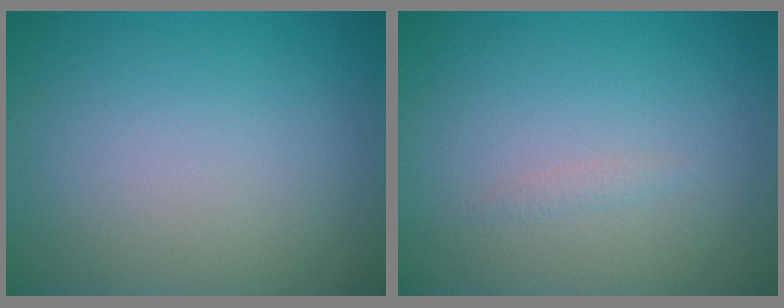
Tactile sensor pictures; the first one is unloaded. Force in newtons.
{"total": 0.5, "press": 0.5, "slide": 0.0}